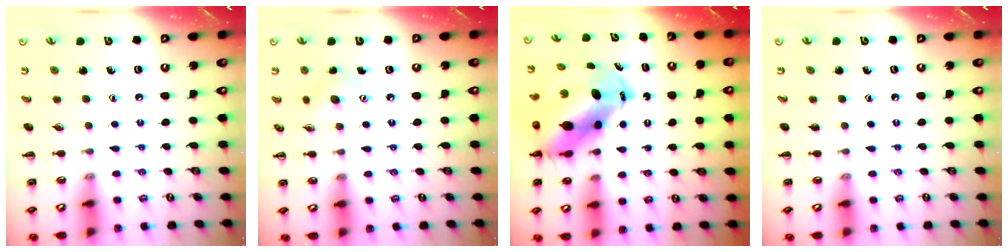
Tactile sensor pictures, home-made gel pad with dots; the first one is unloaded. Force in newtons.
{"total": 6.0, "press": 5.8, "slide": 1.4}
{"total": 10.5, "press": 10.1, "slide": 2.8}
{"total": 0.0}